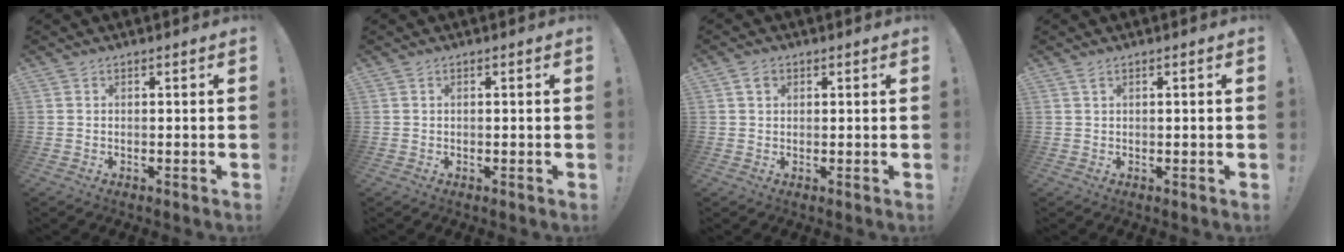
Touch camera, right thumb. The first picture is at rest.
{"total": 0.0}
{"total": 2.5, "force": [1.2, 1.8, 1.4], "torque": [-0.014, 0.001, 0.020]}
{"total": 1.2, "force": [0.6, -0.1, 1.0], "torque": [-0.019, -0.002, 0.010]}